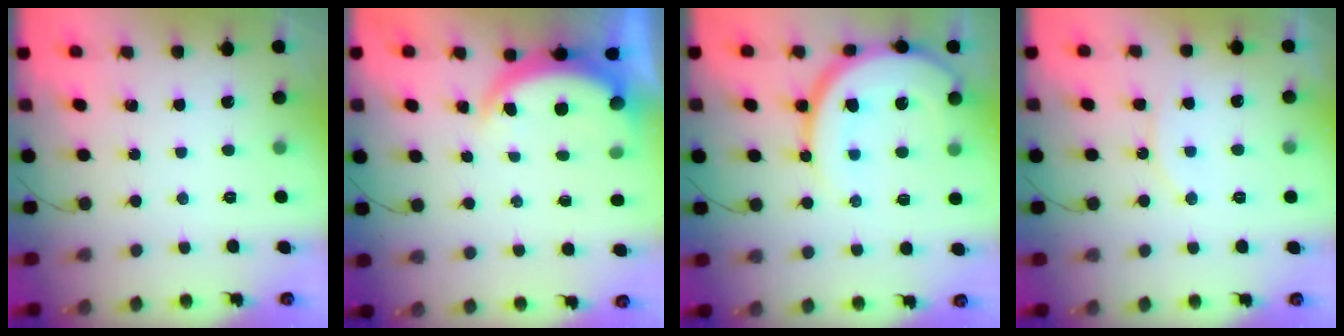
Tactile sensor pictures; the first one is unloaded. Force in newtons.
{"total": 5.7, "press": 5.6, "slide": 0.8}
{"total": 15.4, "press": 15.3, "slide": 1.7}
{"total": 9.3, "press": 9.3, "slide": 0.6}